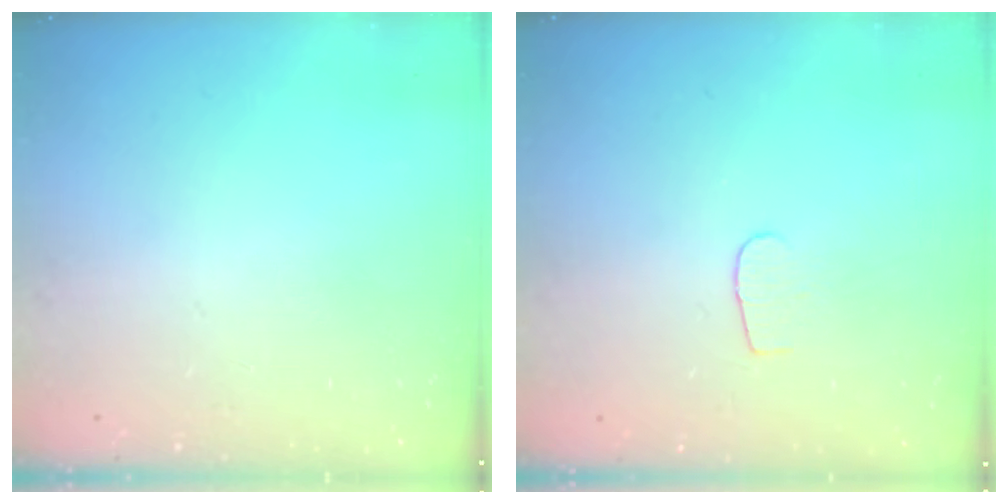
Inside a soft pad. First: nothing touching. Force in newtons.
{"total": 3.2, "press": 3.2, "slide": 0.3}